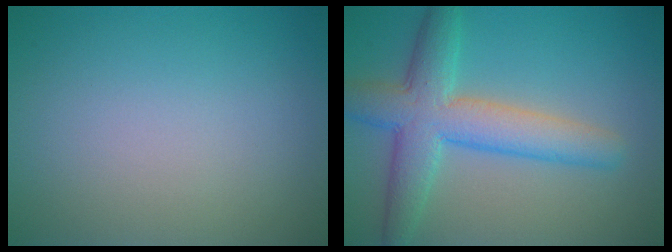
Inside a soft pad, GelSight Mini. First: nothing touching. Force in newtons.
{"total": 5.5, "press": 5.5, "slide": 0.4}